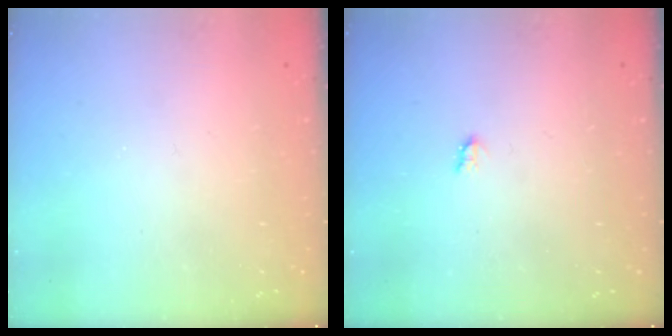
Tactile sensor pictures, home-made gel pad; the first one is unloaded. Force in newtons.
{"total": 1.7, "press": 1.6, "slide": 0.3}